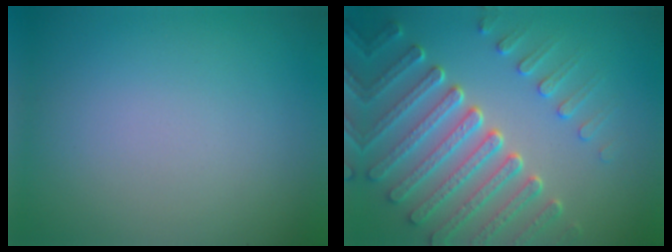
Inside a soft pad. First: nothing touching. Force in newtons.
{"total": 7.5, "press": 5.7, "slide": 4.9}